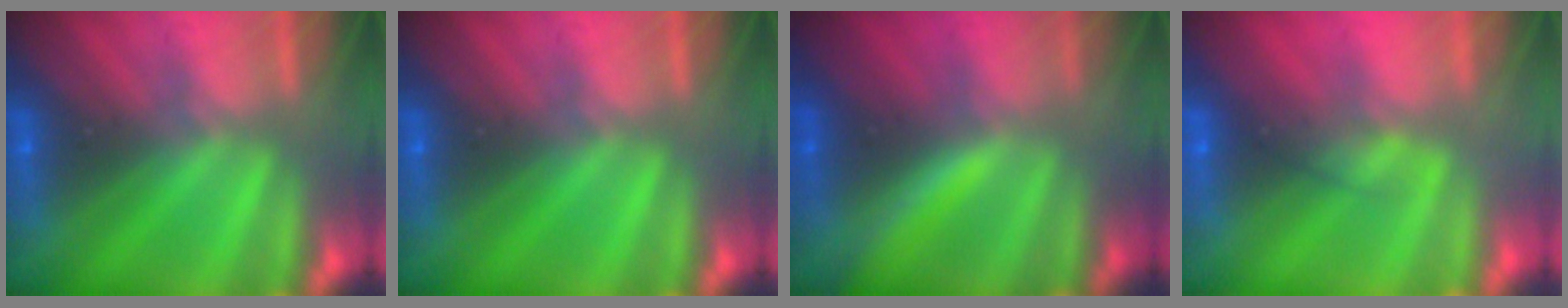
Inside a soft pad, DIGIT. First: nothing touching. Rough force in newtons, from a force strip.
{"total": 0.0}
{"total": 1.7}
{"total": 3.0}